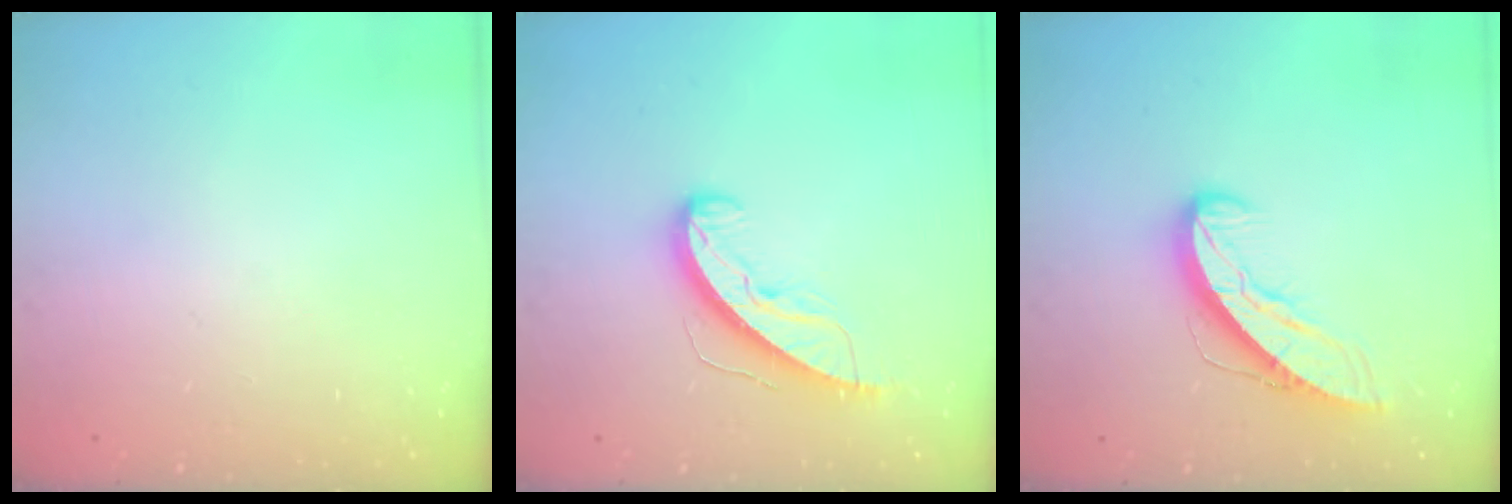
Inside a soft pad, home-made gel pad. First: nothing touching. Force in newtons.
{"total": 9.8, "press": 9.8, "slide": 0.6}
{"total": 9.1, "press": 9.0, "slide": 1.1}